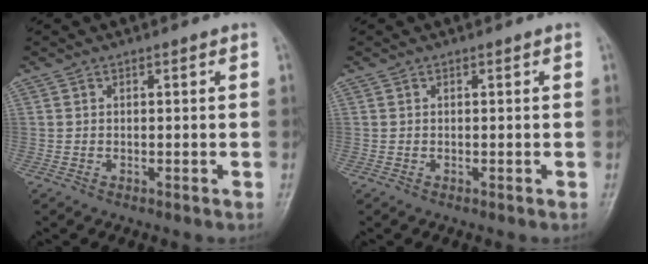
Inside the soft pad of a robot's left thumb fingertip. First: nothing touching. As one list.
[{"total": 0.0}]